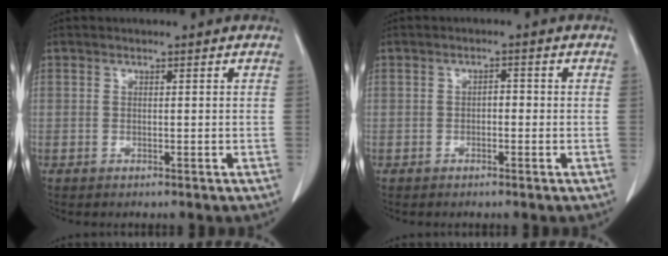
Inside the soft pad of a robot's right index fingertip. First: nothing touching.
{"total": 1.3, "force": [-0.3, 0.7, 1.1], "torque": [-0.015, 0.005, -0.008]}